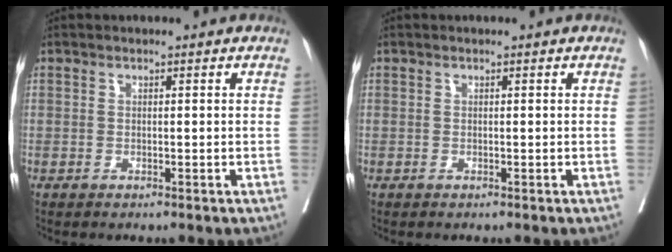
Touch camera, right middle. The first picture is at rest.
{"total": 0.0}